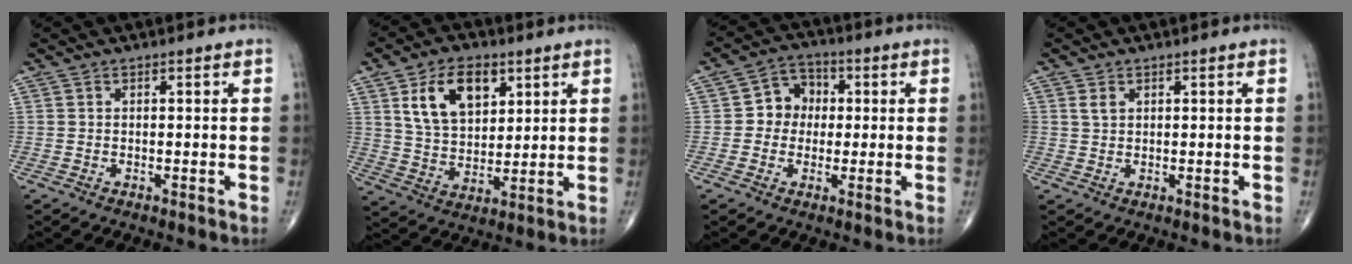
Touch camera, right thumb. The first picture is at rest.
{"total": 12.9, "force": [5.5, 7.9, 8.7], "torque": [-0.126, -0.019, 0.107]}
{"total": 6.8, "force": [0.2, 6.0, 3.2], "torque": [-0.018, 0.018, -0.010]}
{"total": 1.7, "force": [0.8, 1.1, 1.0], "torque": [-0.017, 0.000, 0.018]}